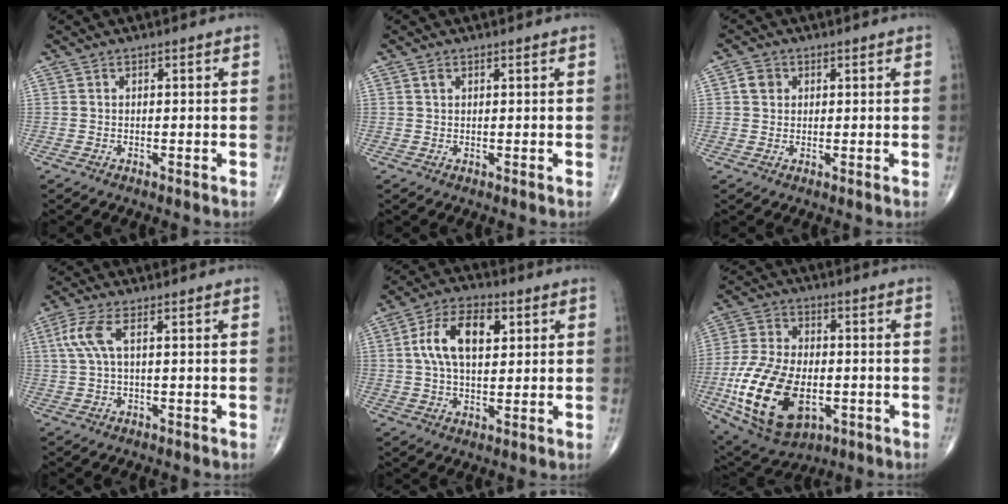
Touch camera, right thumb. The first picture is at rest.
{"total": 0.9, "force": [0.5, 0.6, 0.5], "torque": [-0.007, 0.001, 0.008]}
{"total": 2.8, "force": [0.7, 2.4, 1.2], "torque": [-0.011, 0.002, 0.011]}
{"total": 5.0, "force": [1.3, 1.4, 4.6], "torque": [-0.133, 0.014, 0.030]}
{"total": 11.4, "force": [2.7, 6.2, 9.1], "torque": [-0.153, 0.011, 0.042]}
{"total": 20.8, "force": [-5.3, 12.1, 16.0], "torque": [-0.302, 0.002, -0.079]}